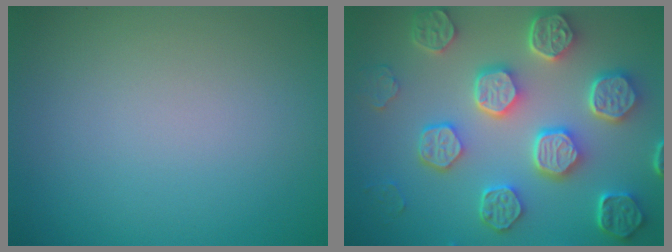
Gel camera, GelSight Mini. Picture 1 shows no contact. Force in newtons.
{"total": 8.4, "press": 6.5, "slide": 5.3}